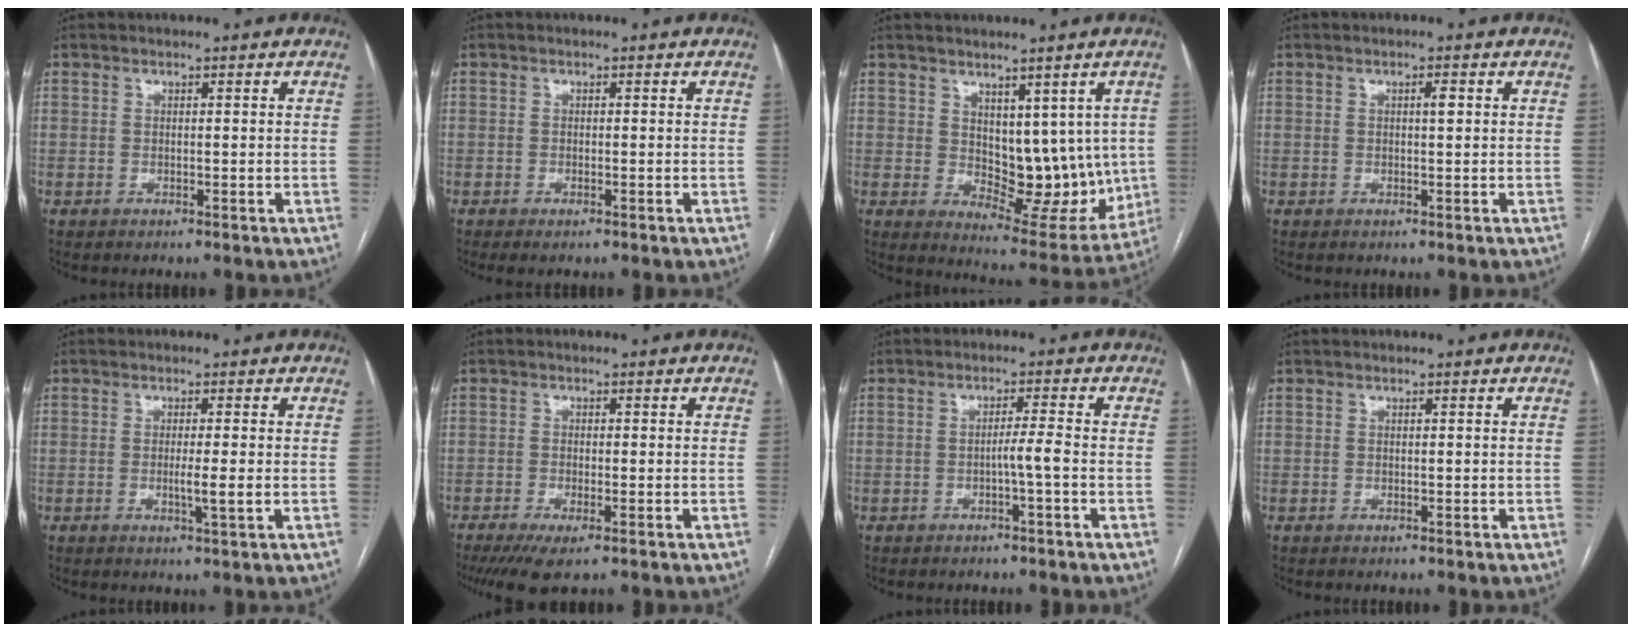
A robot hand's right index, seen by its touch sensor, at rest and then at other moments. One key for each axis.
{"total": 1.3, "fx": -0.8, "fy": 0.3, "fz": 0.9, "tx": -0.015, "ty": -0.003, "tz": -0.010}
{"total": 11.3, "fx": 1.4, "fy": 6.5, "fz": 9.1, "tx": -0.101, "ty": -0.004, "tz": 0.043}
{"total": 1.3, "fx": 0.3, "fy": 0.2, "fz": 1.2, "tx": -0.020, "ty": 0.002, "tz": 0.004}
{"total": 2.7, "fx": -0.4, "fy": -0.3, "fz": 2.7, "tx": -0.048, "ty": -0.007, "tz": -0.005}
{"total": 5.2, "fx": -3.3, "fy": 1.1, "fz": 3.9, "tx": -0.066, "ty": -0.014, "tz": -0.052}
{"total": 2.4, "fx": -0.9, "fy": -0.4, "fz": 2.2, "tx": -0.033, "ty": 0.001, "tz": -0.018}
{"total": 0.0}